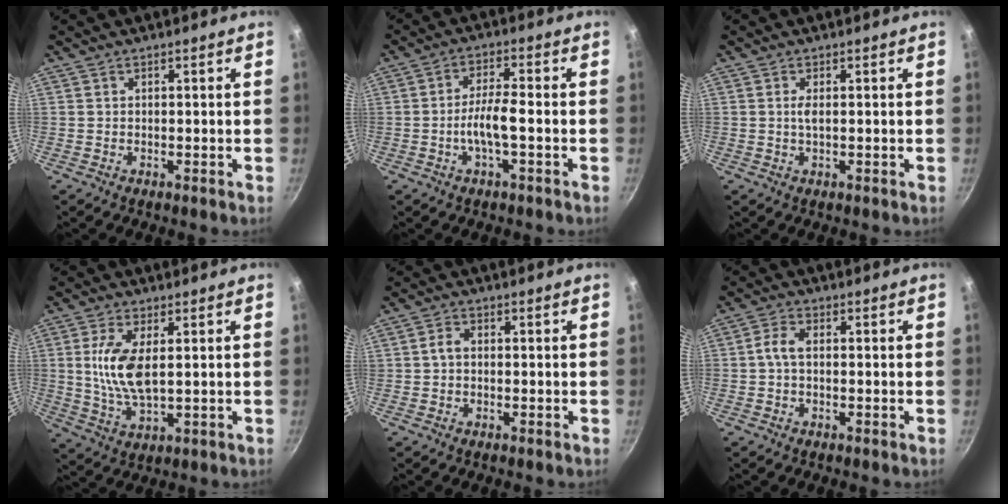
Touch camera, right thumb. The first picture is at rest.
{"total": 6.0, "force": [-1.7, 1.3, 5.6], "torque": [-0.110, 0.022, -0.035]}
{"total": 1.5, "force": [0.2, 0.4, 1.4], "torque": [-0.031, 0.000, 0.004]}
{"total": 9.3, "force": [1.5, 4.0, 8.3], "torque": [-0.169, -0.006, 0.033]}
{"total": 2.1, "force": [-0.1, 1.5, 1.5], "torque": [-0.025, 0.011, -0.003]}
{"total": 3.3, "force": [-0.1, 1.8, 2.7], "torque": [-0.062, 0.015, -0.009]}